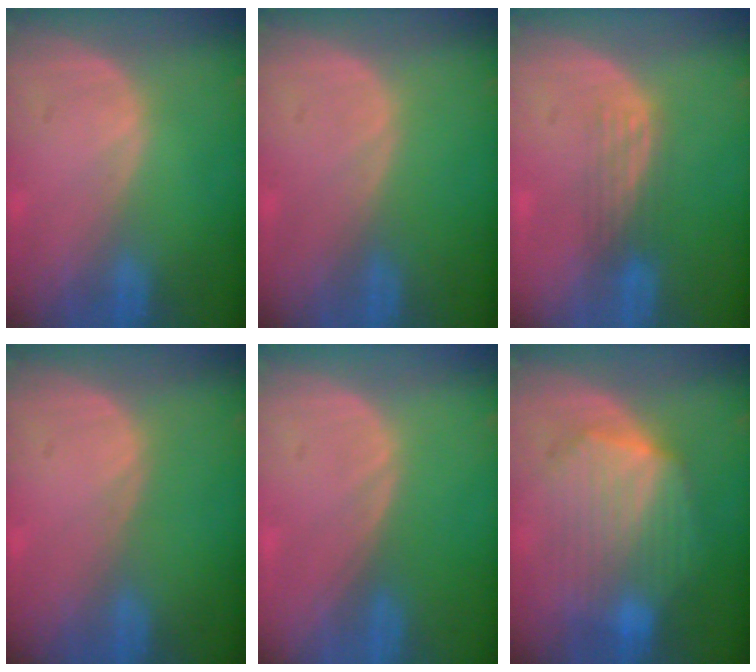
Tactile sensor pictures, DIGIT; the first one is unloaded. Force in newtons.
{"total": 0.0}
{"total": 2.9, "press": 2.7, "slide": 1.2}
{"total": 0.0}
{"total": 0.0}
{"total": 9.4, "press": 9.4, "slide": 0.5}